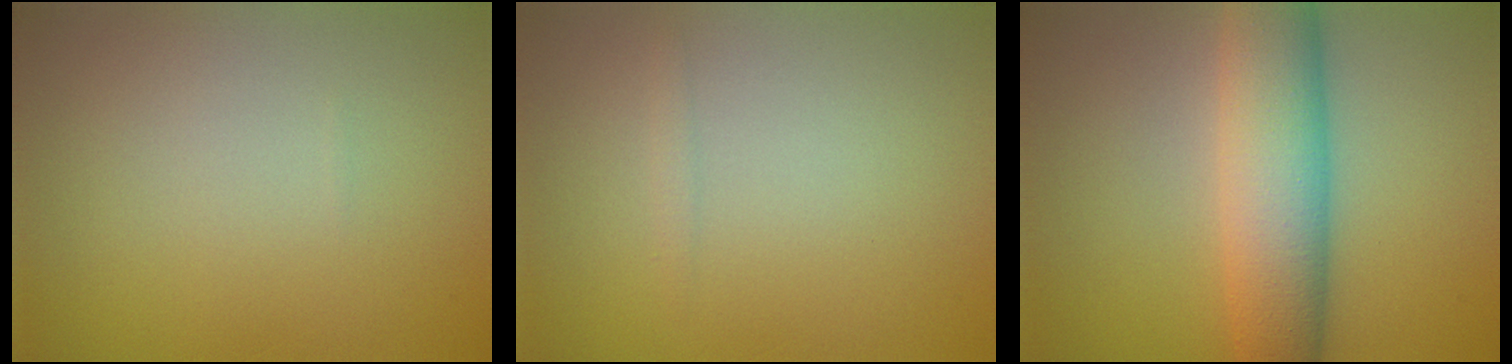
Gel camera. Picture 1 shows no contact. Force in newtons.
{"total": 0.5, "press": 0.5, "slide": 0.0}
{"total": 7.5, "press": 7.5, "slide": 0.3}